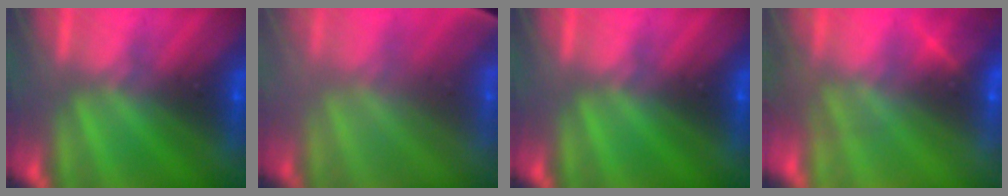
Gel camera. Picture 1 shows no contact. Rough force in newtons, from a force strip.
{"total": 1.3}
{"total": 0.0}
{"total": 9.6}